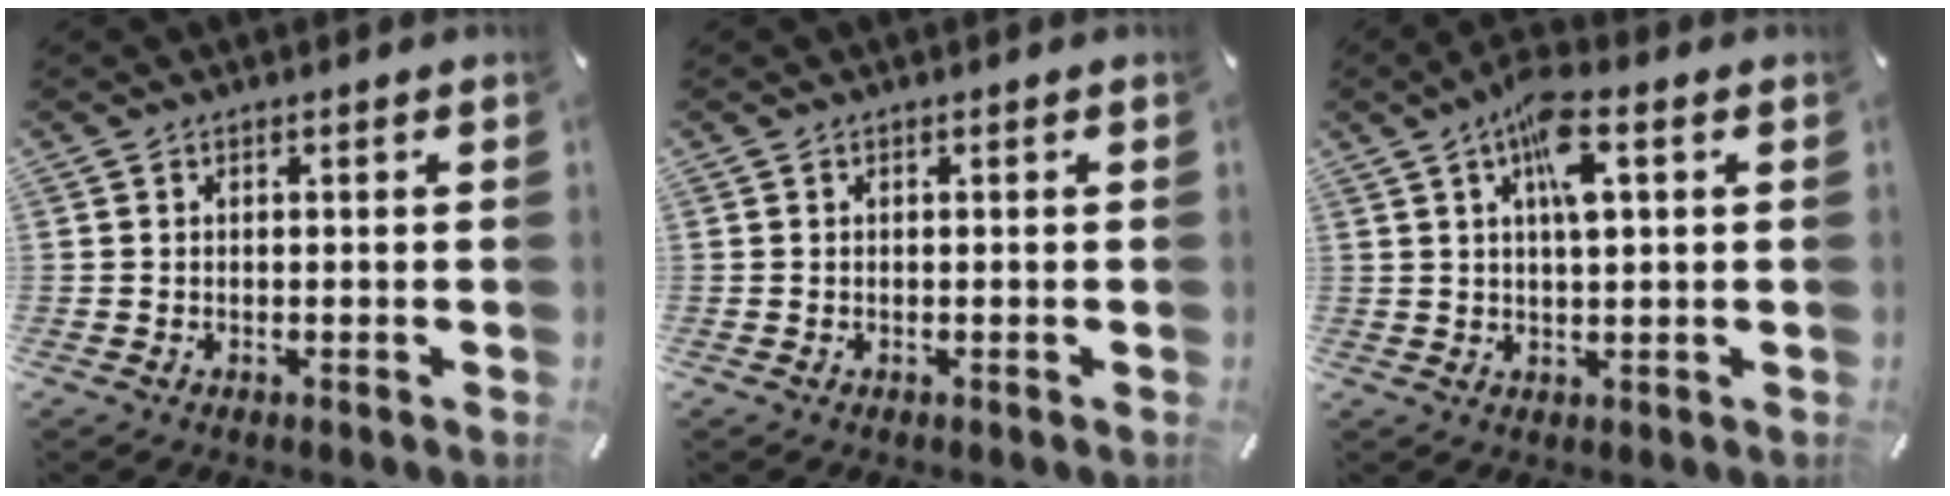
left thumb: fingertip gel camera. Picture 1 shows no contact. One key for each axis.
{"total": 0.0}
{"total": 8.6, "fx": 3.2, "fy": 2.5, "fz": 7.7, "tx": -0.145, "ty": 0.004, "tz": 0.052}